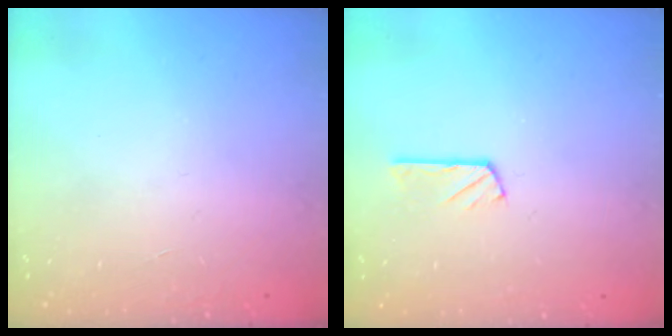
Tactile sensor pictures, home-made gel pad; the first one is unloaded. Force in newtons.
{"total": 2.7, "press": 2.7, "slide": 0.1}